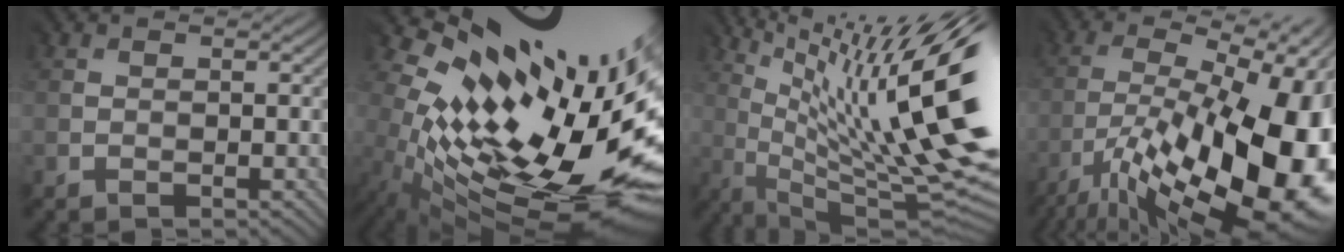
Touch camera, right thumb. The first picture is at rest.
{"total": 17.3, "force": [3.6, 7.7, 15.1], "torque": [-0.235, -0.030, 0.079]}
{"total": 20.0, "force": [6.6, 4.8, 18.3], "torque": [-0.272, 0.015, 0.120]}
{"total": 20.0, "force": [-7.1, 7.7, 17.1], "torque": [-0.260, -0.019, -0.110]}